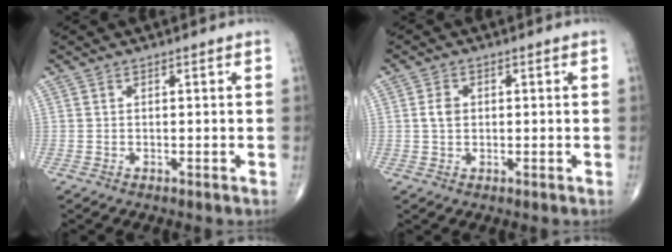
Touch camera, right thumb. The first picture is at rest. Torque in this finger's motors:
{"motor_torque": [-0.46, 0.38, 0.36, -0.05, -0.01]}